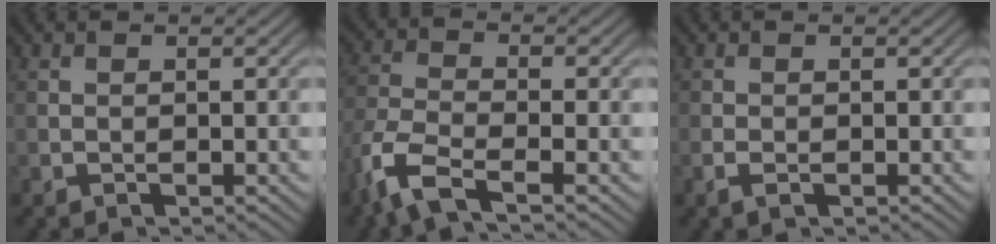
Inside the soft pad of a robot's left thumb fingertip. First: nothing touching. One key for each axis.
{"total": 6.6, "fx": -4.3, "fy": 1.8, "fz": 4.7, "tx": -0.111, "ty": -0.009, "tz": -0.103}
{"total": 1.3, "fx": -0.6, "fy": 0.6, "fz": 1.0, "tx": -0.025, "ty": -0.001, "tz": -0.012}